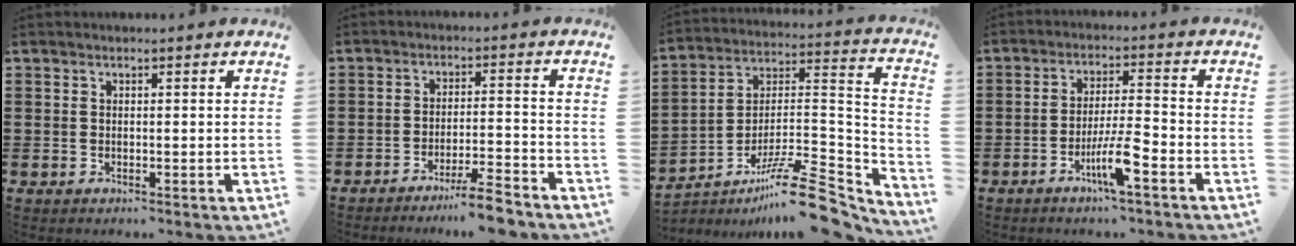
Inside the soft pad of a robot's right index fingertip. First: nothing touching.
{"total": 6.0, "force": [-5.1, -0.3, 3.2], "torque": [-0.051, -0.010, -0.092]}
{"total": 13.2, "force": [-9.6, 3.1, 8.5], "torque": [-0.129, 0.037, -0.168]}
{"total": 6.5, "force": [-3.3, 0.5, 5.5], "torque": [-0.109, -0.009, -0.062]}